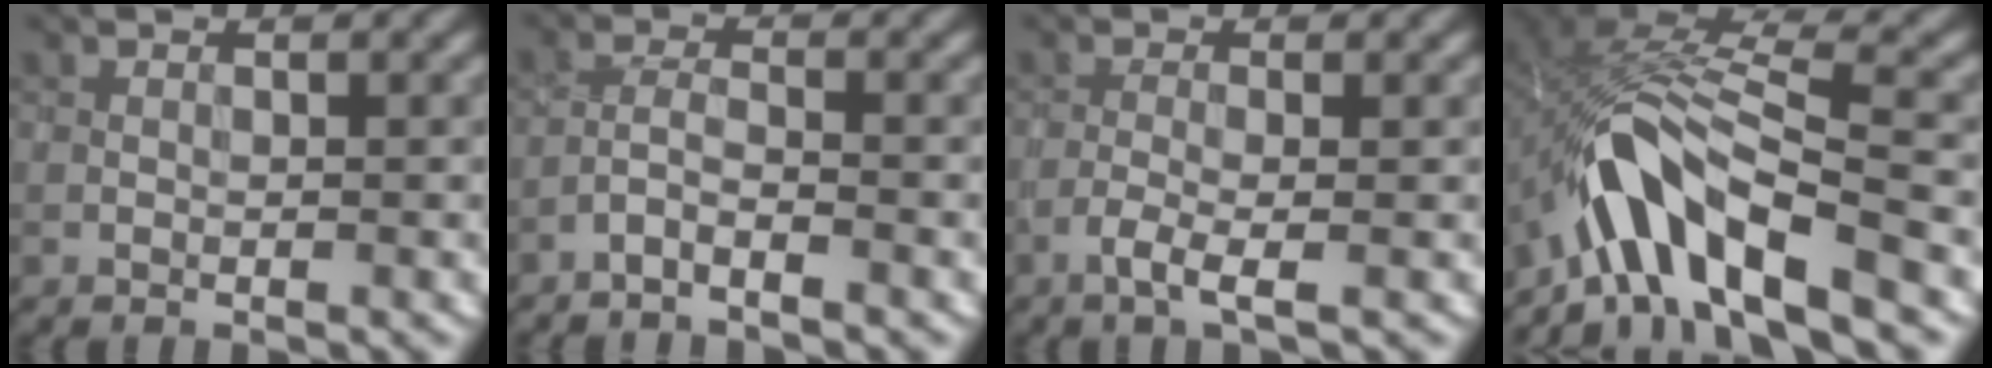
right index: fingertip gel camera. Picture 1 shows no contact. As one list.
[{"total": 2.0, "force": [-1.5, 0.2, 1.3], "torque": [-0.029, 0.005, -0.037]}, {"total": 2.2, "force": [-1.0, 0.4, 1.9], "torque": [-0.037, 0.003, -0.028]}, {"total": 9.6, "force": [-5.6, 3.1, 7.2], "torque": [-0.123, 0.011, -0.110]}]